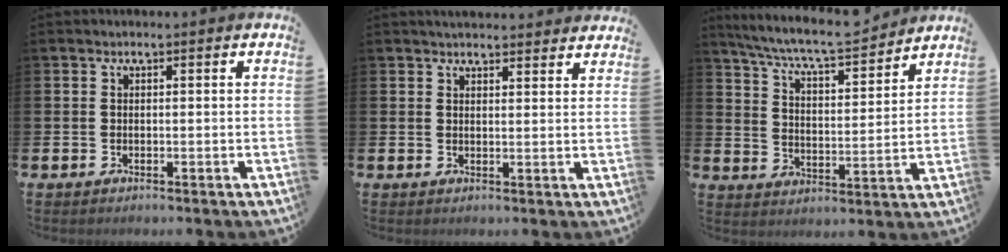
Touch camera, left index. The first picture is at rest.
{"total": 3.1, "force": [3.1, 0.3, 0.0], "torque": [-0.007, -0.015, 0.057]}
{"total": 8.0, "force": [7.5, 0.8, 2.7], "torque": [-0.085, -0.048, 0.131]}